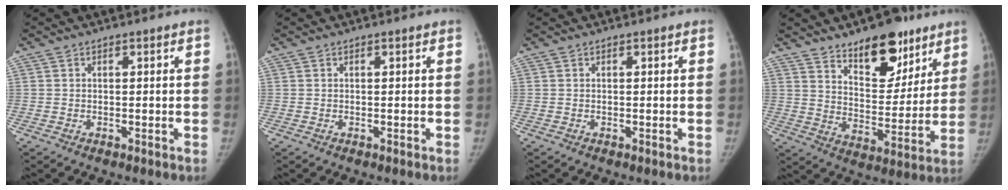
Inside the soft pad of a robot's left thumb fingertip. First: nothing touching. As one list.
[{"total": 0.0}, {"total": 0.0}, {"total": 15.8, "force": [10.8, 7.5, 8.8], "torque": [-0.076, -0.074, 0.174]}]